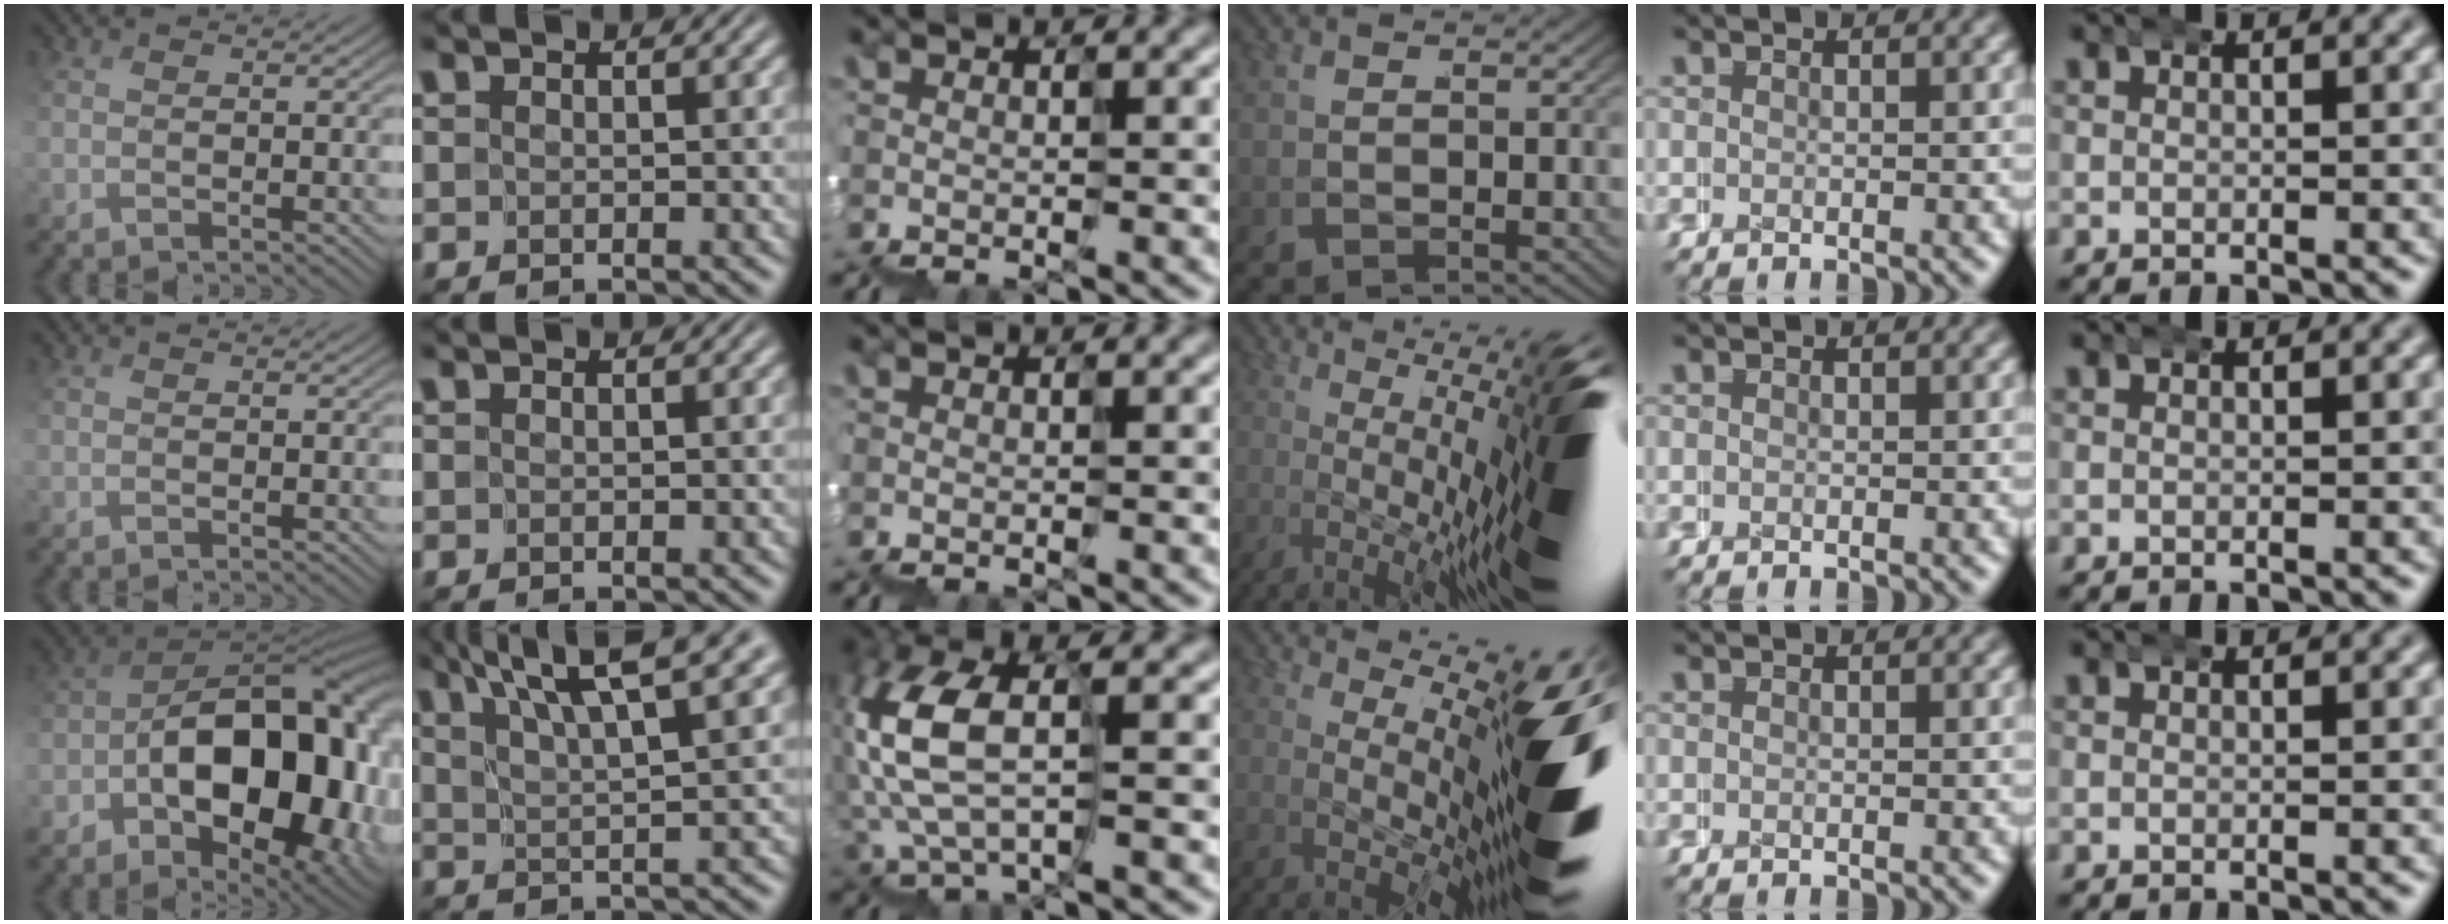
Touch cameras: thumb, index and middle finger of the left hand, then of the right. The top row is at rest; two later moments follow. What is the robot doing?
{"motion": "wrap", "object": "duck tape"}